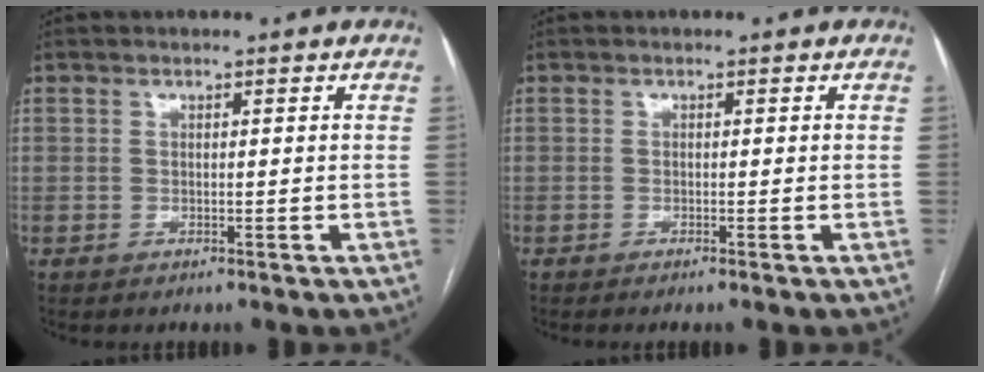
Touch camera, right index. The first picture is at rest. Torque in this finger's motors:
{"motor_torque": [0.14, 0.06, -0.01, 0.01]}